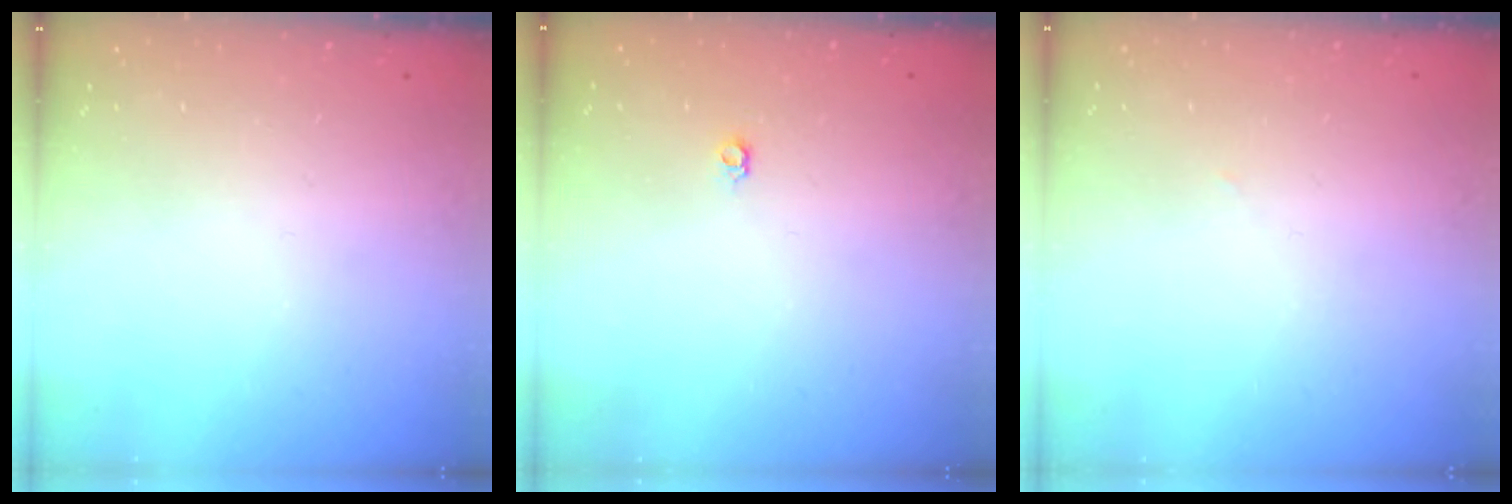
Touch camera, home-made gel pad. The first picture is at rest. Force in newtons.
{"total": 3.1, "press": 3.0, "slide": 0.6}
{"total": 1.1, "press": 1.1, "slide": 0.1}